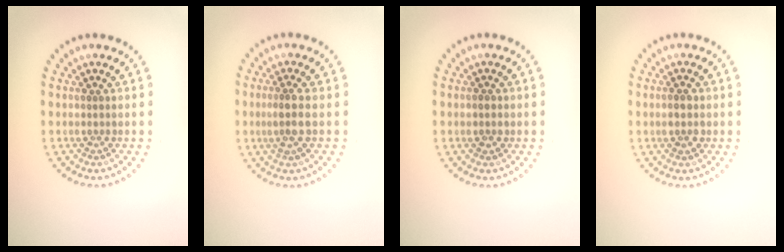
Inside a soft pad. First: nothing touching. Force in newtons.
{"total": 2.2, "press": 1.9, "slide": 1.2}
{"total": 1.0, "press": 1.0, "slide": 0.2}
{"total": 1.6, "press": 1.5, "slide": 0.5}